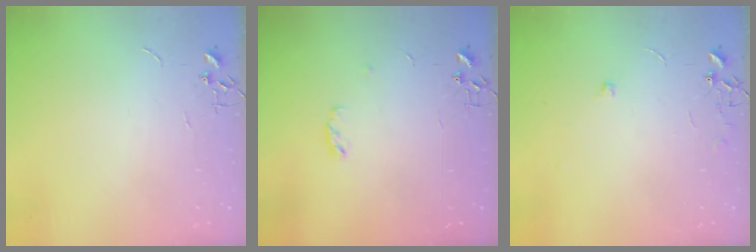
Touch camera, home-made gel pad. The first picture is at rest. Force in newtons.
{"total": 3.8, "press": 3.8, "slide": 0.6}
{"total": 6.6, "press": 6.5, "slide": 1.1}